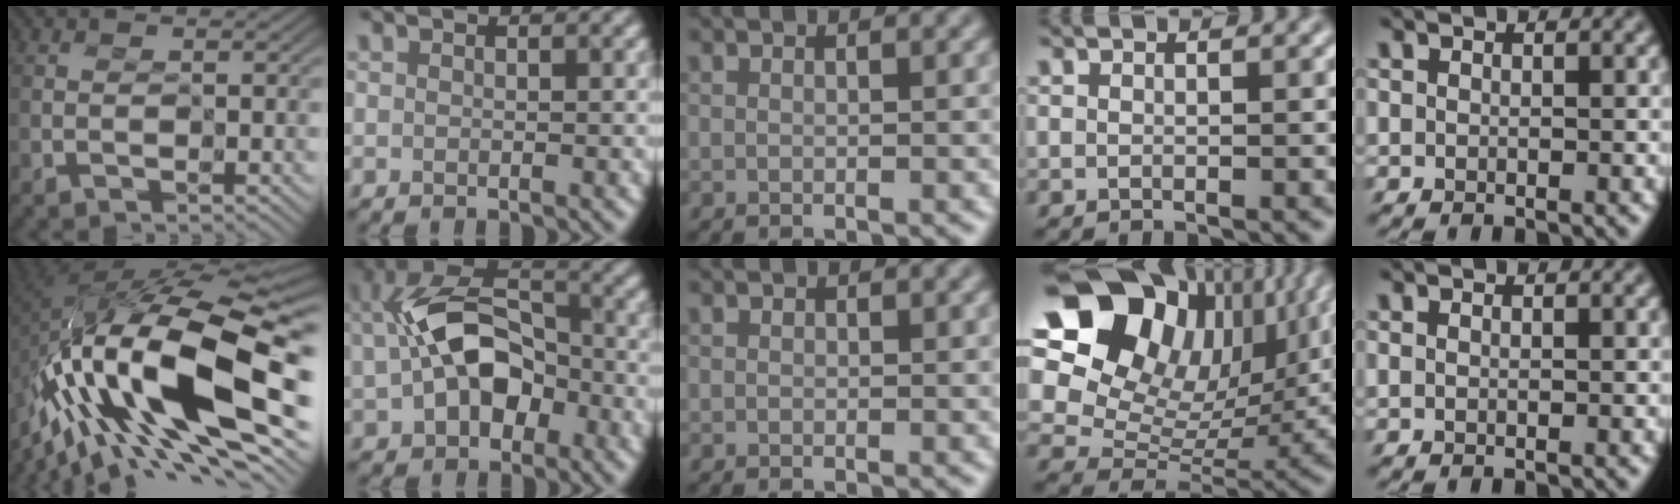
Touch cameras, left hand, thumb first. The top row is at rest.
{"thumb": {"total": 19.0, "force": [-5.2, 8.2, 16.3], "torque": [-0.313, 0.019, -0.109]}, "index": {"total": 8.1, "force": [-0.8, 5.2, 6.2], "torque": [-0.127, 0.005, -0.016]}, "ring": {"total": 15.2, "force": [7.0, 10.7, 8.2], "torque": [-0.162, 0.040, 0.127]}}